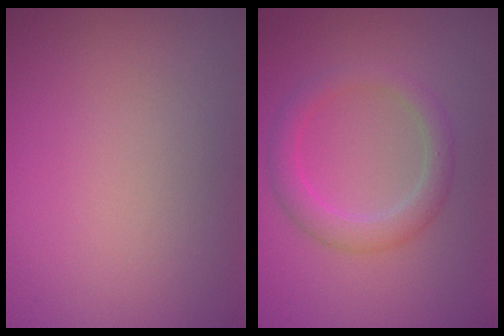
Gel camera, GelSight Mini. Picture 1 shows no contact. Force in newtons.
{"total": 3.0, "press": 3.0, "slide": 0.2}